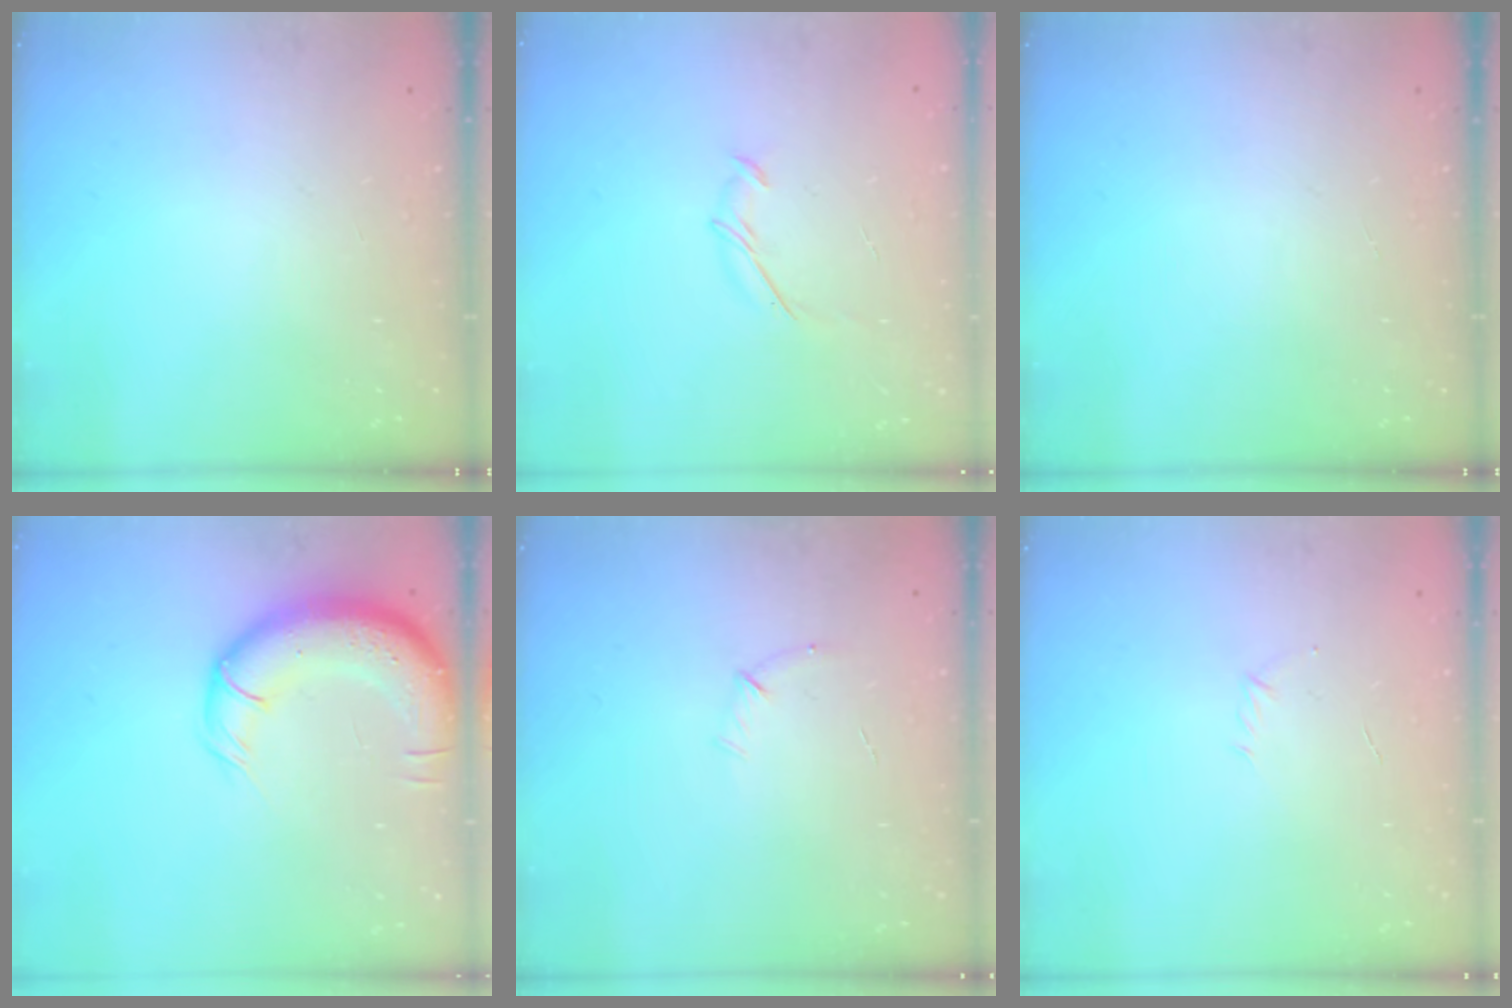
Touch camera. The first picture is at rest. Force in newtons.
{"total": 5.4, "press": 5.4, "slide": 1.0}
{"total": 0.0}
{"total": 13.7, "press": 13.3, "slide": 3.4}
{"total": 4.9, "press": 4.7, "slide": 1.2}
{"total": 2.9, "press": 2.8, "slide": 0.7}